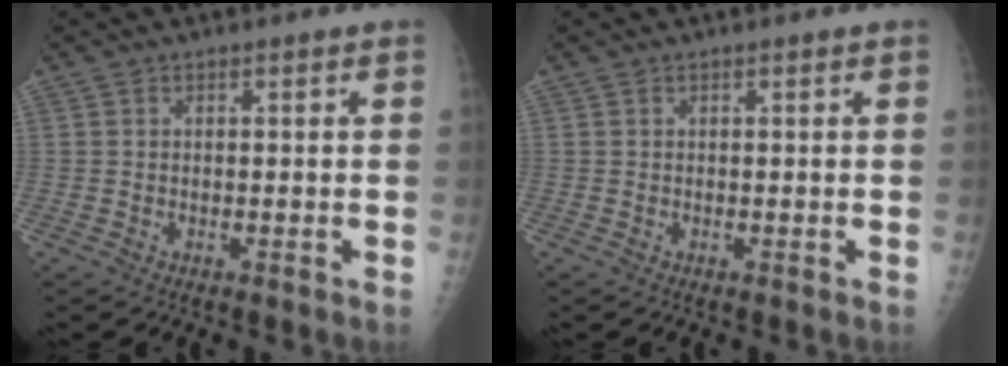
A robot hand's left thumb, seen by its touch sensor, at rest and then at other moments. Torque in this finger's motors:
{"motor_torque": [0.05, 0.14, -0.06, -0.12, 0.00]}